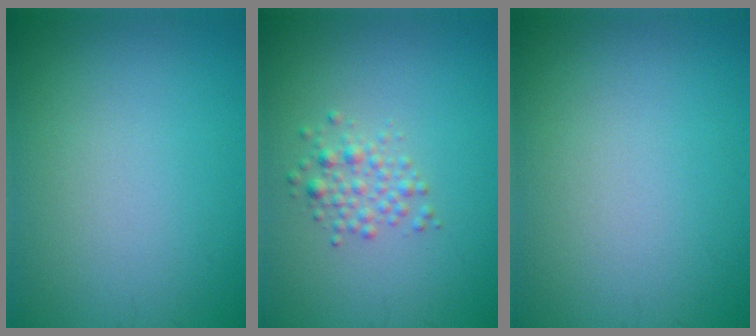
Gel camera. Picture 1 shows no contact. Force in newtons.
{"total": 1.9, "press": 1.9, "slide": 0.1}
{"total": 0.0}